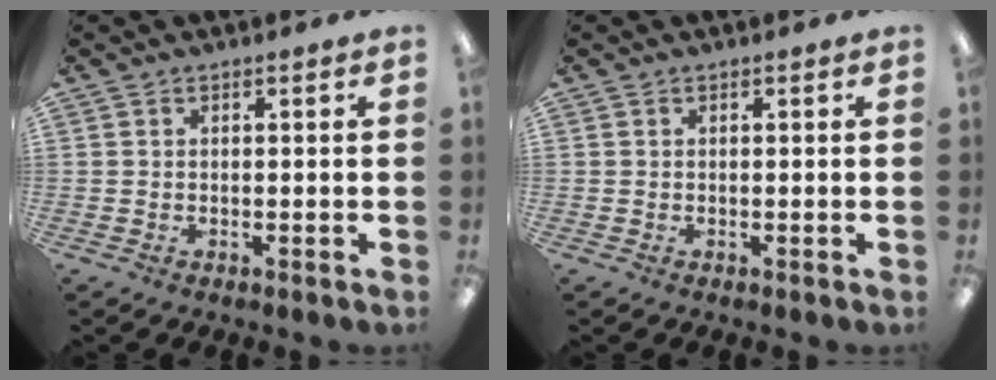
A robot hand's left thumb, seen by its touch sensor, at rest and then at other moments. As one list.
[{"total": 0.0}]